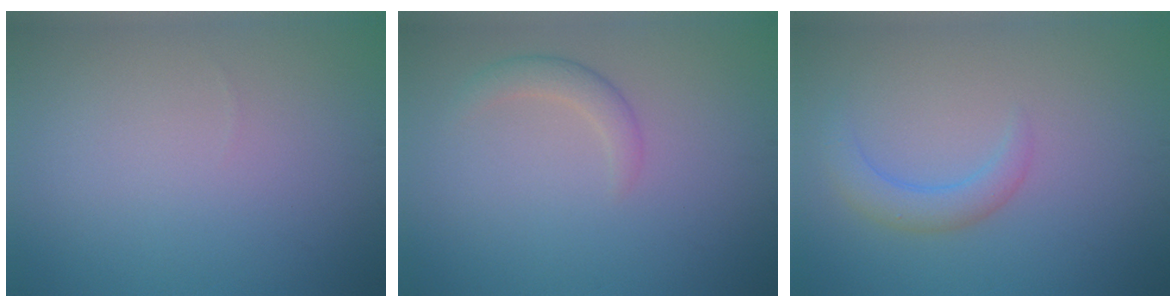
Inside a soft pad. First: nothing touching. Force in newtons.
{"total": 1.8, "press": 1.8, "slide": 0.1}
{"total": 2.4, "press": 2.4, "slide": 0.3}